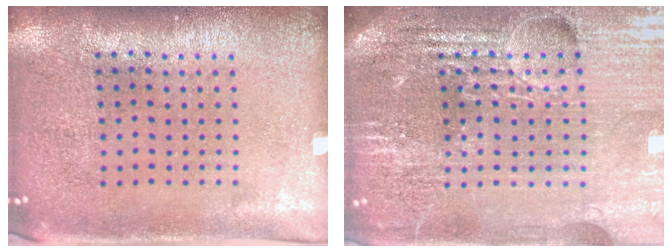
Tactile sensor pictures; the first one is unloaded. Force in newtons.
{"total": 5.9, "press": 5.3, "slide": 2.6}